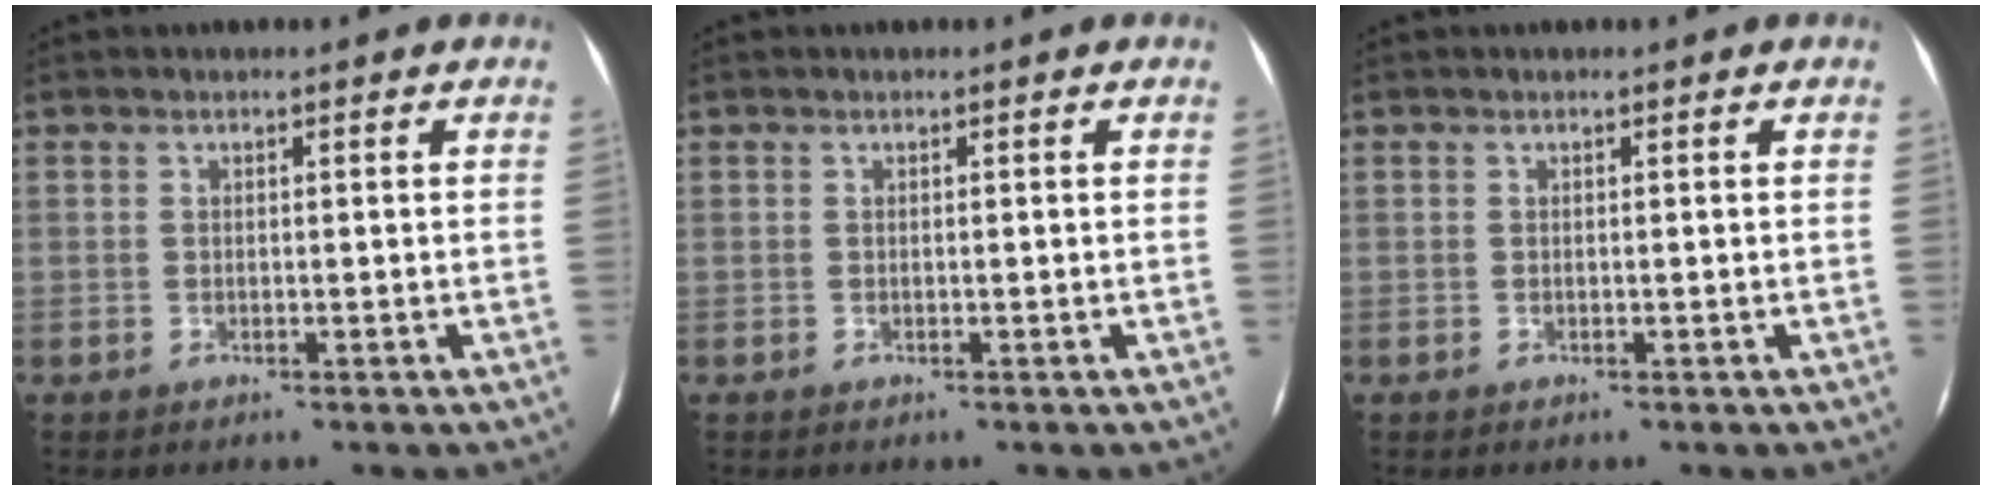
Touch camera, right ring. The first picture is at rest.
{"total": 0.0}
{"total": 0.0}